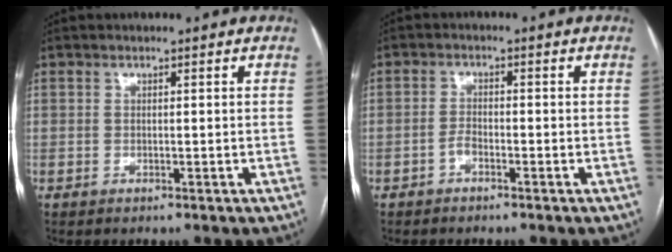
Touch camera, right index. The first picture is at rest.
{"total": 1.6, "force": [-1.1, 0.5, 1.1], "torque": [-0.019, 0.003, -0.021]}